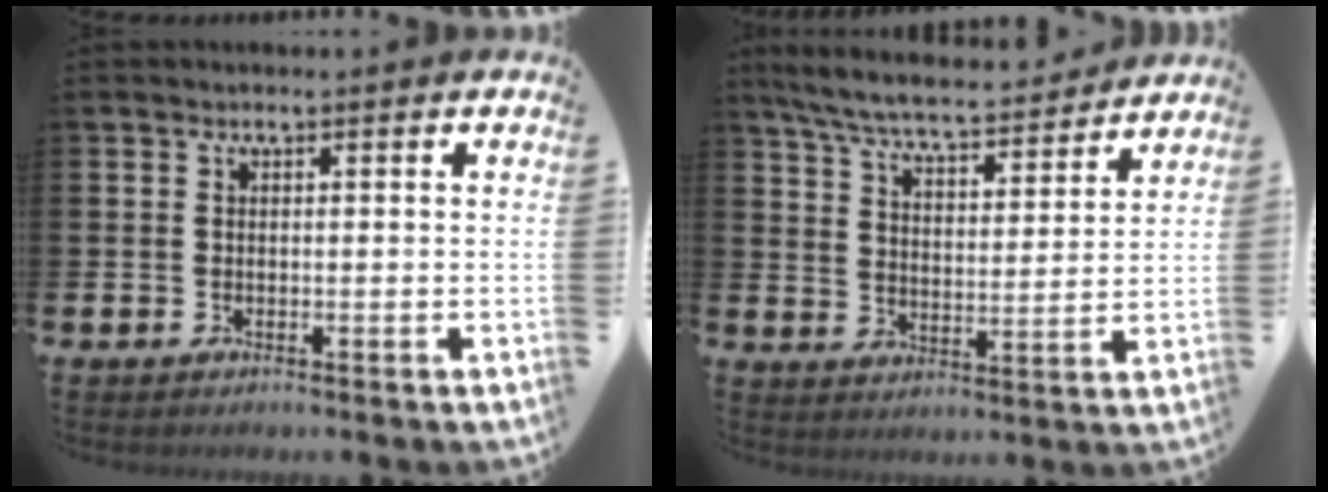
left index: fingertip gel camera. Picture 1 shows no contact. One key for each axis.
{"total": 7.2, "fx": 6.8, "fy": 0.8, "fz": 2.3, "tx": -0.072, "ty": -0.048, "tz": 0.117}